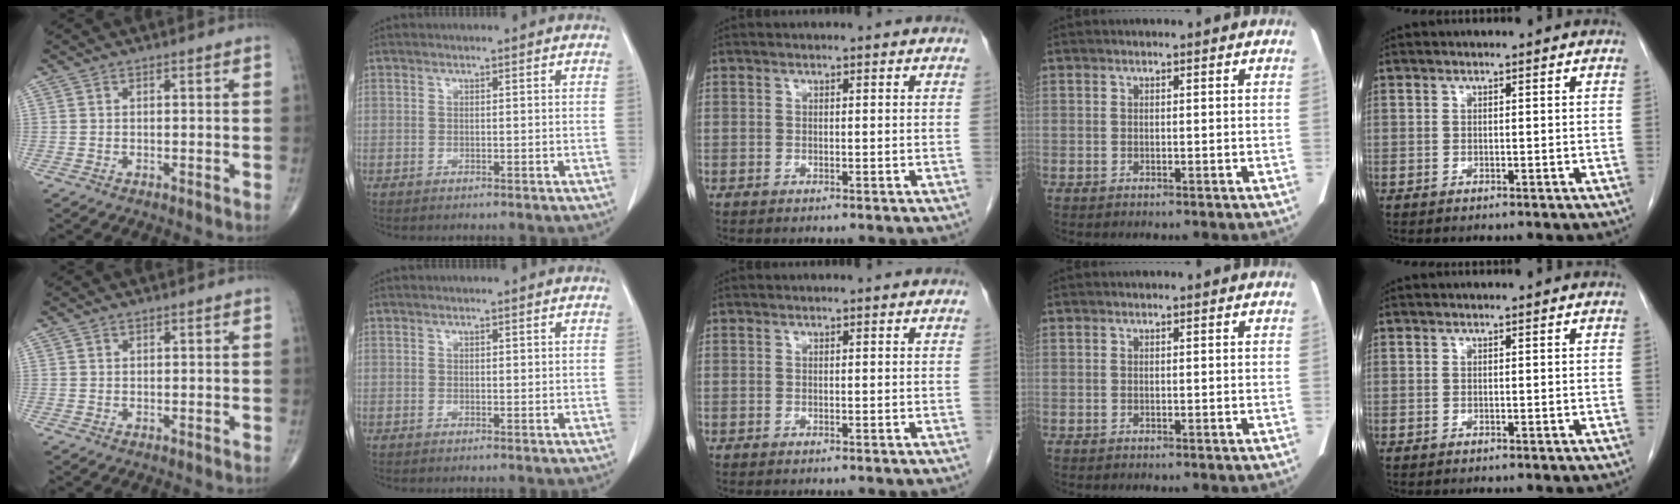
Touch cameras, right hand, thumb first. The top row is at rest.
{"thumb": {"total": 0.5, "force": [0.4, 0.3, 0.1], "torque": [0.000, -0.003, 0.005]}, "index": {"total": 0.8, "force": [0.4, 0.4, 0.7], "torque": [-0.010, -0.002, 0.005]}}